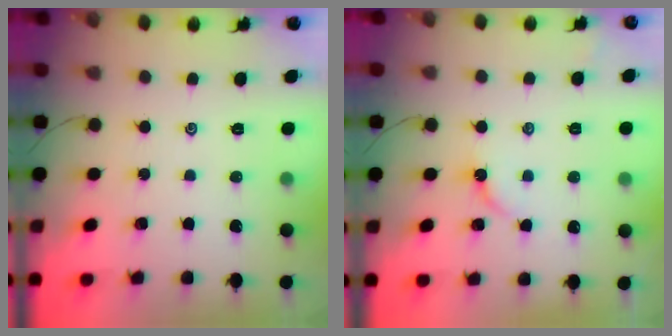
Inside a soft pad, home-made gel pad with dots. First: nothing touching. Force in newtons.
{"total": 4.0, "press": 3.9, "slide": 0.4}